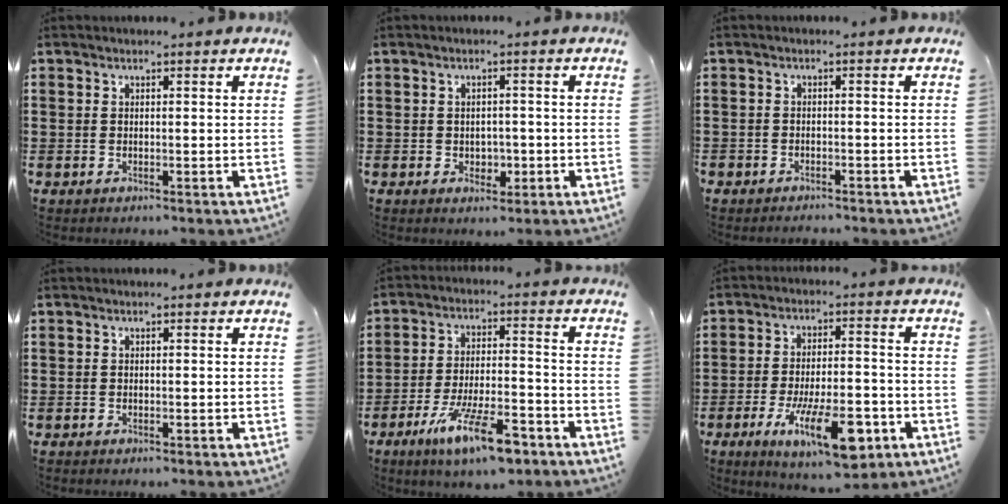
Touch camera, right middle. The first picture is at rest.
{"total": 1.9, "force": [-0.4, 1.6, 1.0], "torque": [-0.014, 0.001, -0.012]}
{"total": 1.4, "force": [-1.3, 0.3, -0.2], "torque": [0.000, 0.003, -0.031]}
{"total": 0.0}
{"total": 10.9, "force": [-7.1, 2.5, 7.9], "torque": [-0.151, 0.006, -0.132]}
{"total": 12.5, "force": [-6.2, 4.0, 10.1], "torque": [-0.185, 0.008, -0.107]}